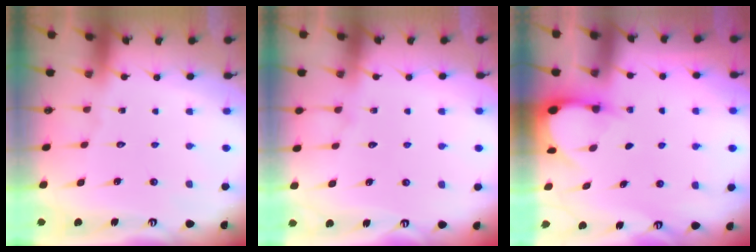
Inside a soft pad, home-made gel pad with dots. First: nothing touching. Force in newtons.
{"total": 5.7, "press": 5.7, "slide": 0.7}
{"total": 2.9, "press": 2.9, "slide": 0.3}